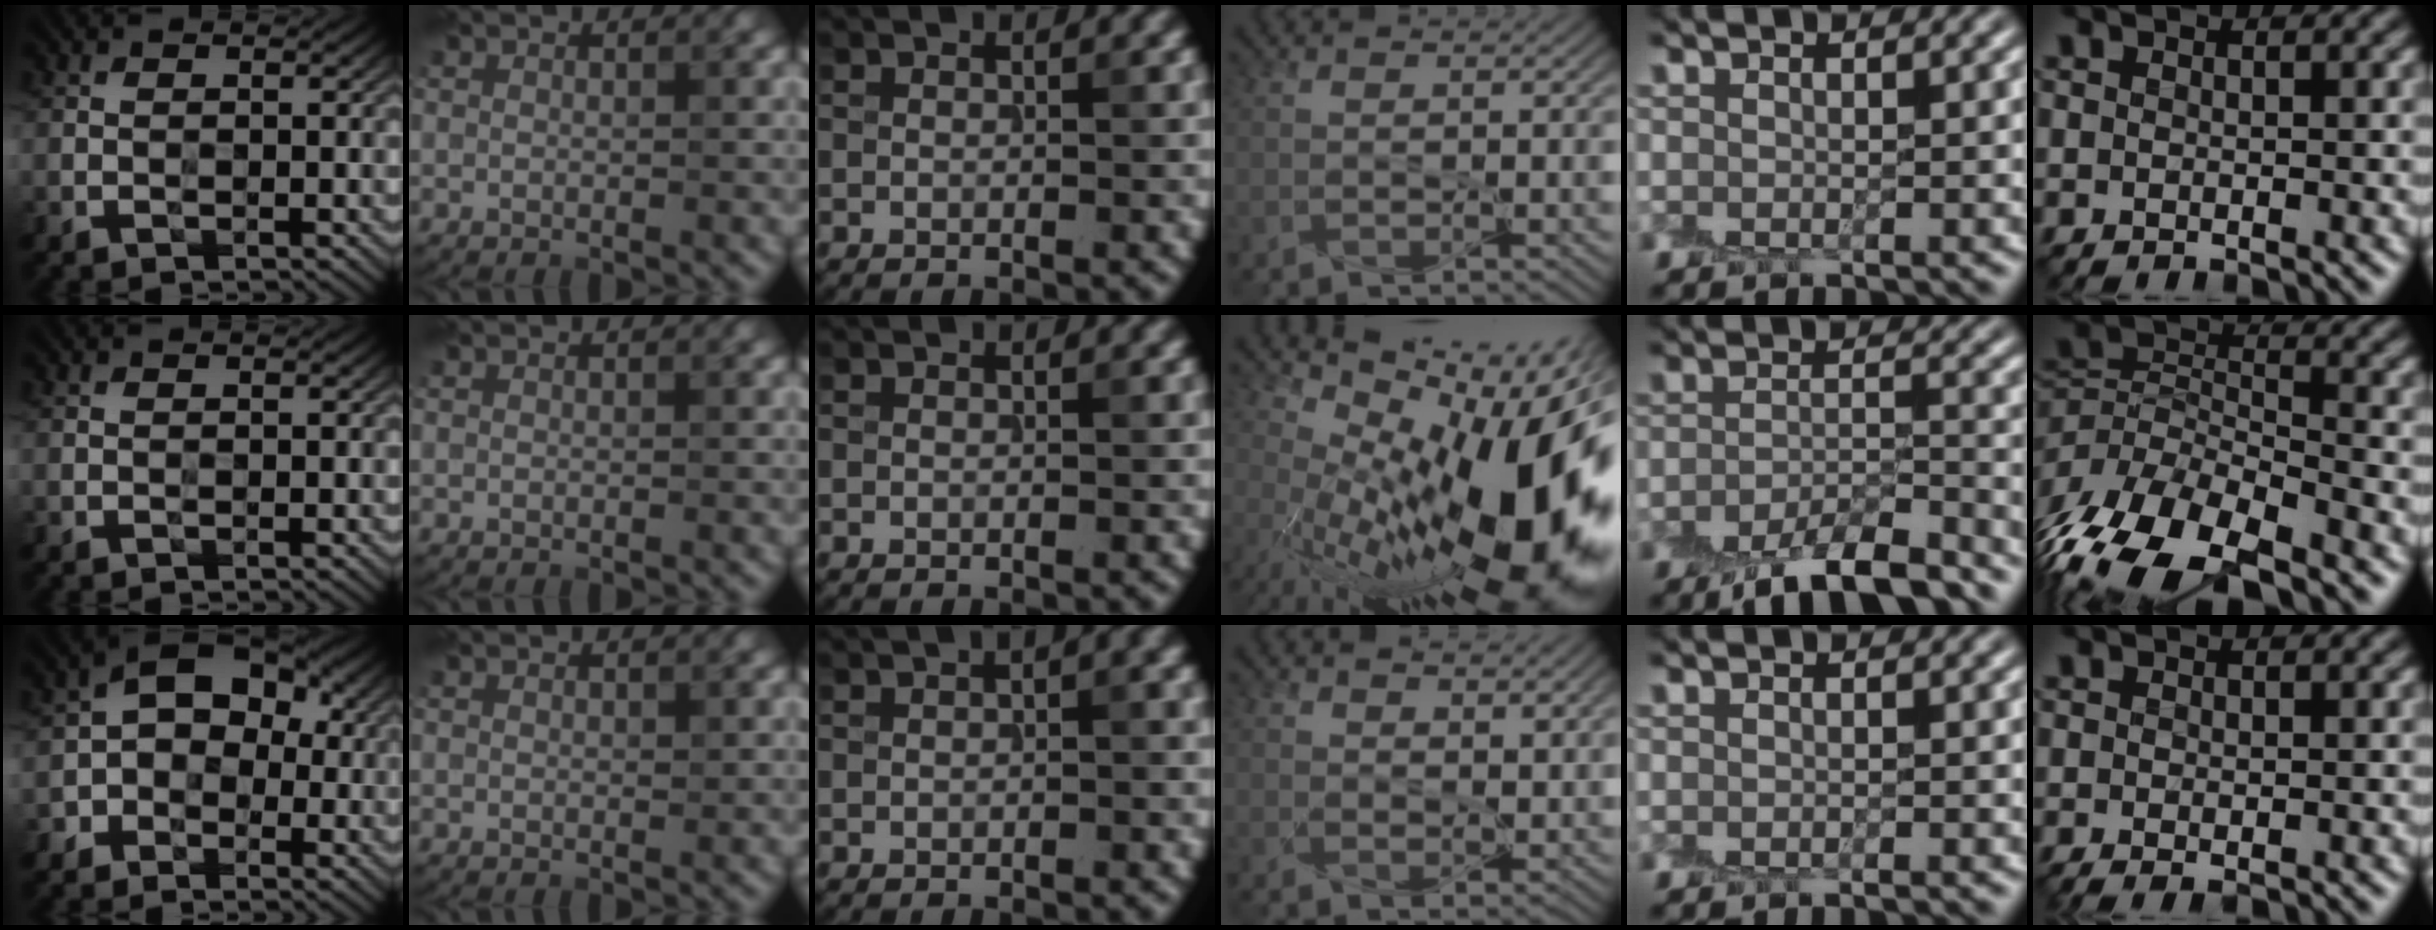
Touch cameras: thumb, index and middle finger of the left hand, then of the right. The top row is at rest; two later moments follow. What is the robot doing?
{"motion": "peel", "object": "cling film"}